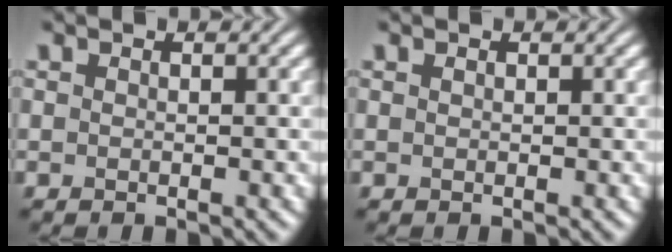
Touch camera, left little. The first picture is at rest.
{"total": 0.0}